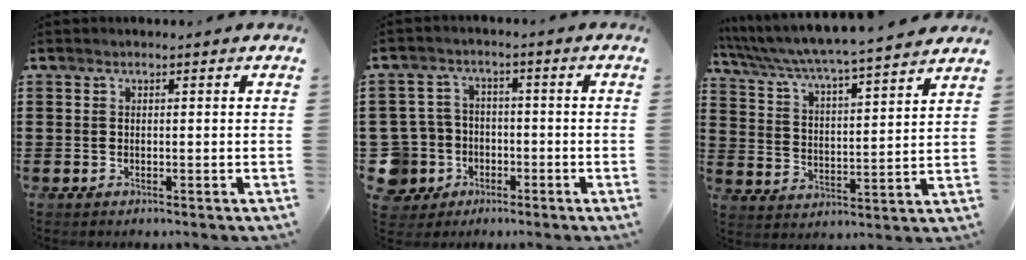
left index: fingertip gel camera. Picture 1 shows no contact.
{"total": 7.3, "force": [-2.9, 6.4, 2.0], "torque": [-0.091, 0.006, -0.059]}
{"total": 4.5, "force": [4.1, -0.7, 1.7], "torque": [-0.055, -0.040, 0.061]}